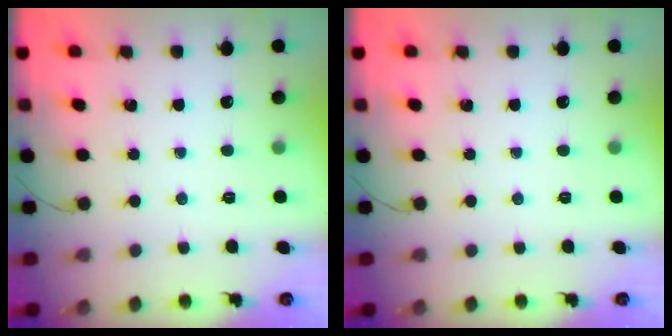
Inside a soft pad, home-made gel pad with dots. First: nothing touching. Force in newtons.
{"total": 0.0}